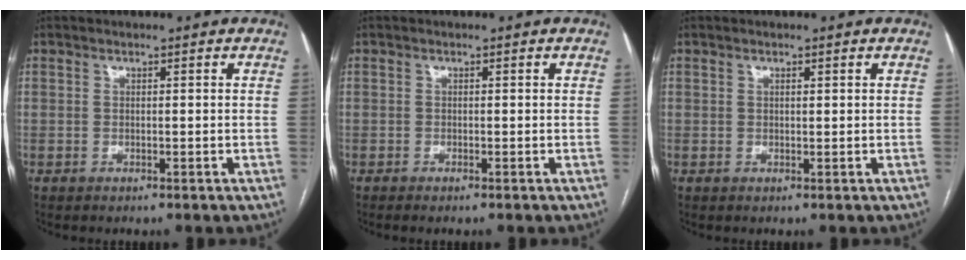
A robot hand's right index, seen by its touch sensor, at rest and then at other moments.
{"total": 0.7, "force": [-0.6, -0.1, 0.5], "torque": [-0.012, -0.002, -0.010]}
{"total": 0.5, "force": [0.3, 0.1, 0.4], "torque": [-0.011, -0.002, 0.005]}